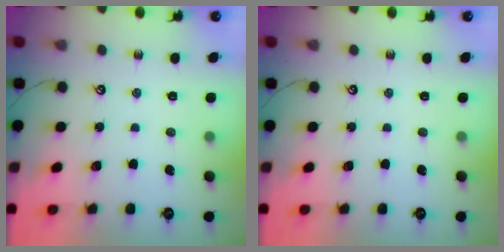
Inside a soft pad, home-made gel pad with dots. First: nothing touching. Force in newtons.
{"total": 0.0}